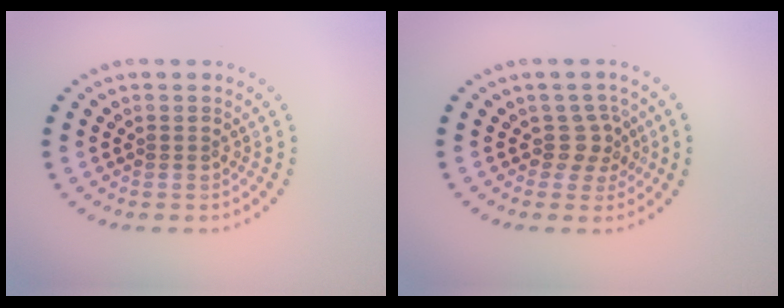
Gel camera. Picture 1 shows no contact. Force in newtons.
{"total": 2.2, "press": 1.5, "slide": 1.5}